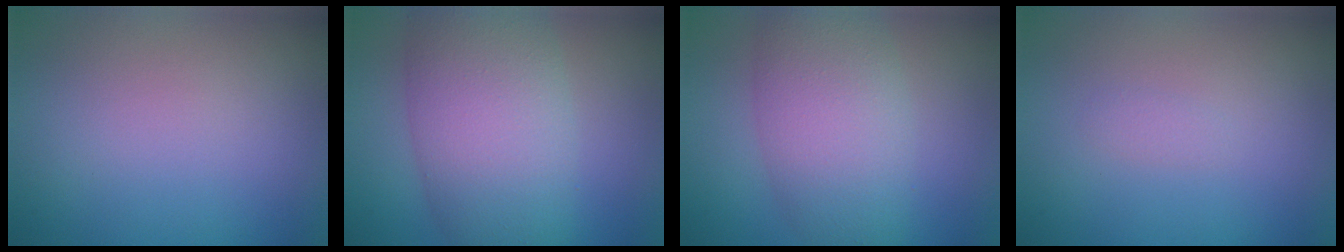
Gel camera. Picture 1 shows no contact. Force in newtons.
{"total": 9.5, "press": 9.5, "slide": 0.3}
{"total": 6.9, "press": 6.9, "slide": 0.4}
{"total": 0.5, "press": 0.5, "slide": 0.0}